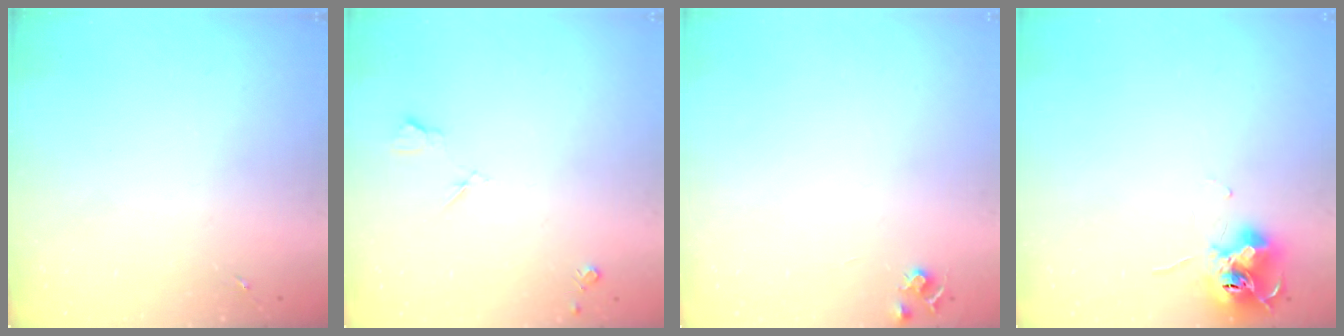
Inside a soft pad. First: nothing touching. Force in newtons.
{"total": 4.1, "press": 4.0, "slide": 0.7}
{"total": 5.2, "press": 5.2, "slide": 0.7}
{"total": 12.3, "press": 12.3, "slide": 0.8}